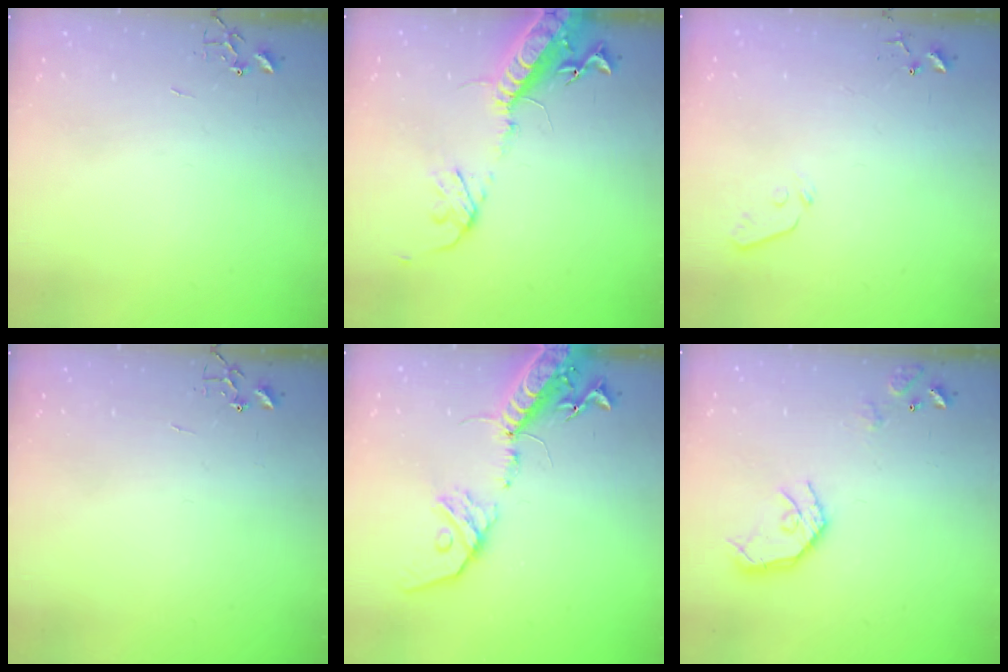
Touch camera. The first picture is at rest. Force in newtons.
{"total": 17.1, "press": 16.6, "slide": 4.0}
{"total": 3.7, "press": 3.6, "slide": 0.6}
{"total": 0.0}
{"total": 18.2, "press": 17.7, "slide": 4.0}
{"total": 12.7, "press": 12.6, "slide": 1.6}